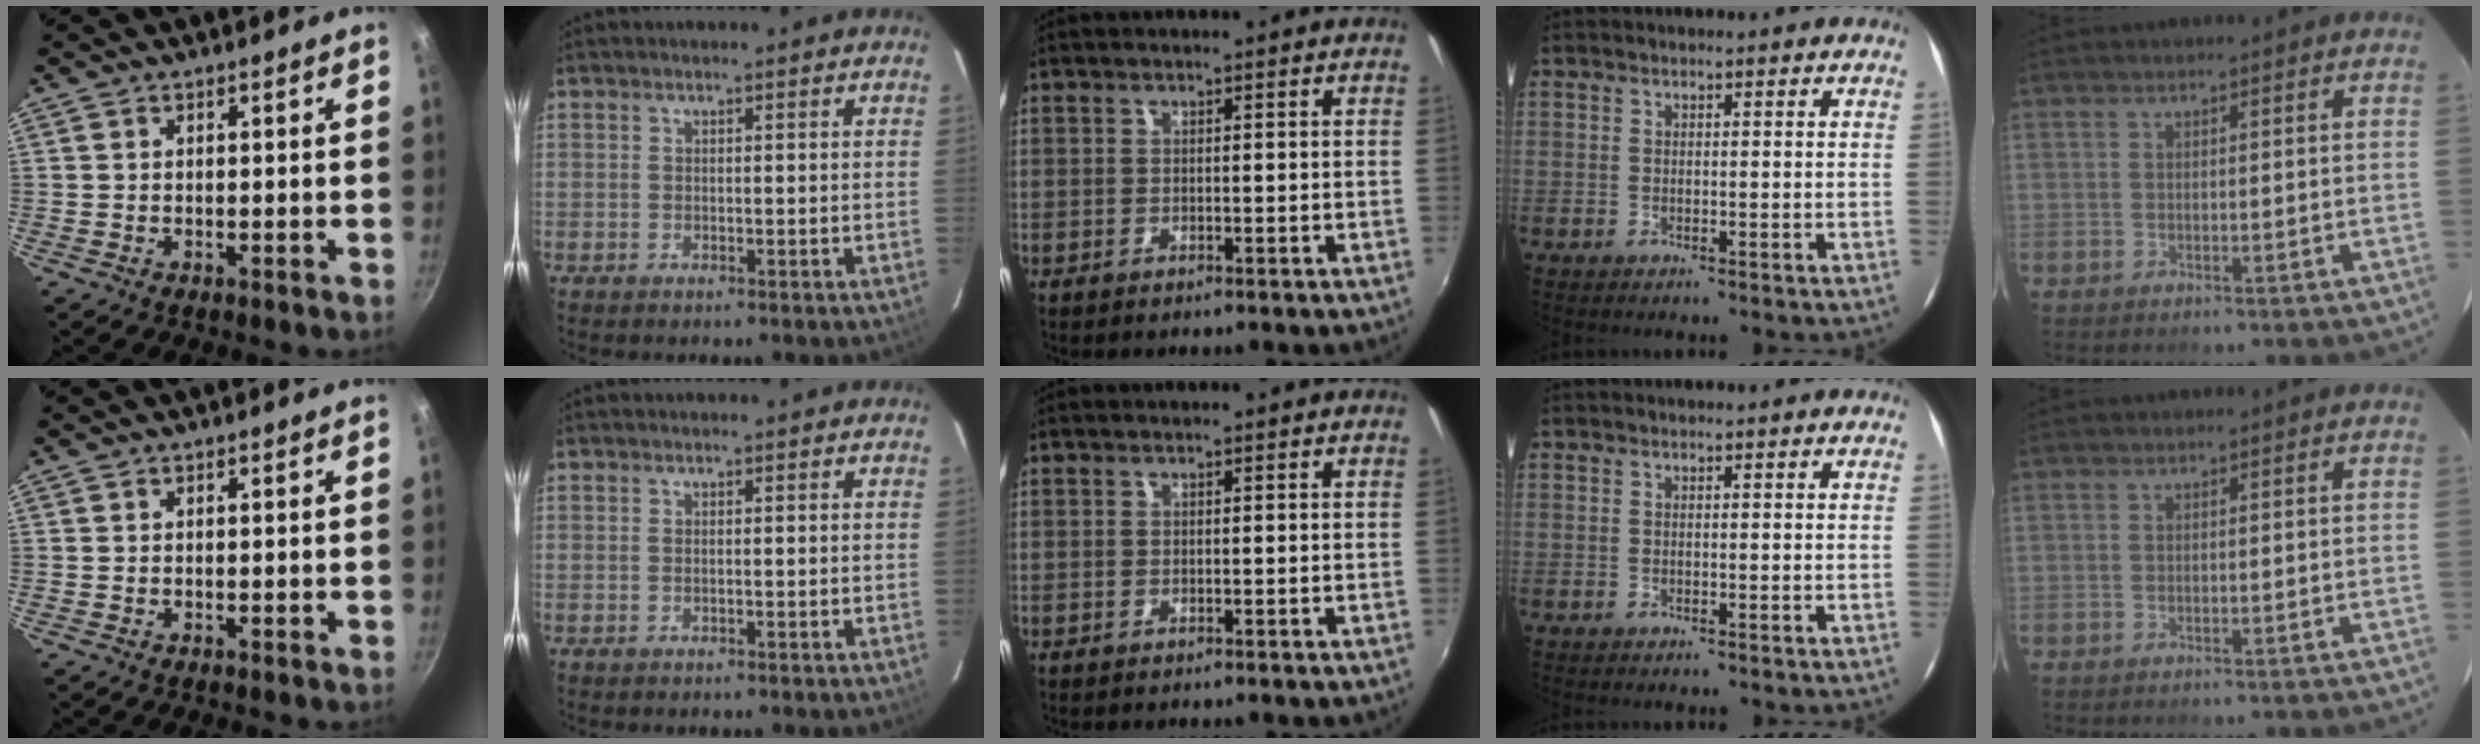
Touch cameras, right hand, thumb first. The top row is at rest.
{}